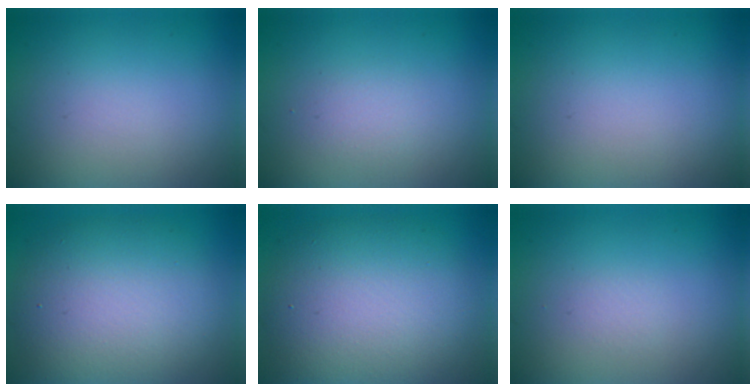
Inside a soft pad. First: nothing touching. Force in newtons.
{"total": 1.3, "press": 1.3, "slide": 0.0}
{"total": 0.0}
{"total": 8.8, "press": 8.7, "slide": 0.9}
{"total": 9.3, "press": 9.3, "slide": 0.5}
{"total": 0.5, "press": 0.5, "slide": 0.1}